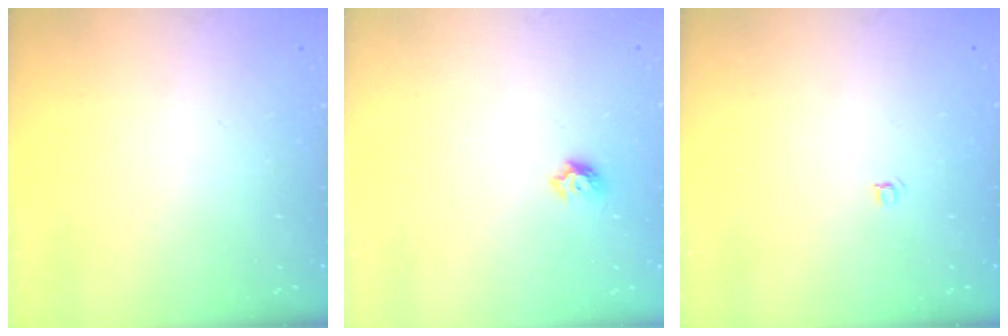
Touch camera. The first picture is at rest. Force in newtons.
{"total": 5.1, "press": 5.1, "slide": 0.6}
{"total": 3.4, "press": 3.4, "slide": 0.3}